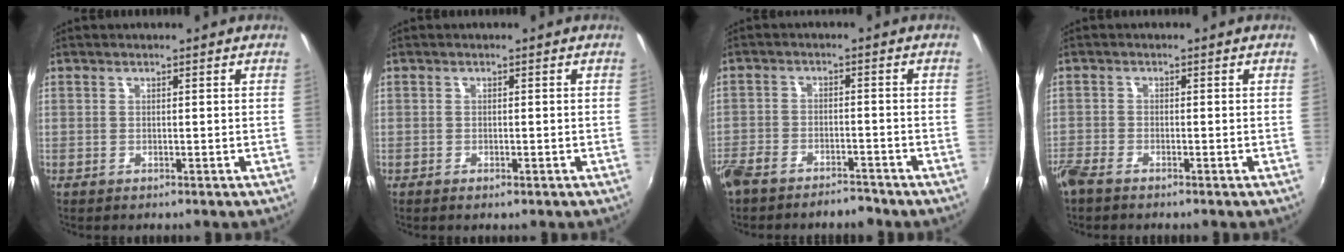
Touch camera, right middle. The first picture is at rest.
{"total": 0.8, "force": [-0.6, 0.4, 0.4], "torque": [-0.008, -0.004, -0.010]}
{"total": 9.3, "force": [-7.7, 3.7, 3.6], "torque": [-0.101, -0.014, -0.127]}
{"total": 4.1, "force": [-3.4, 1.2, 2.0], "torque": [-0.057, -0.016, -0.069]}